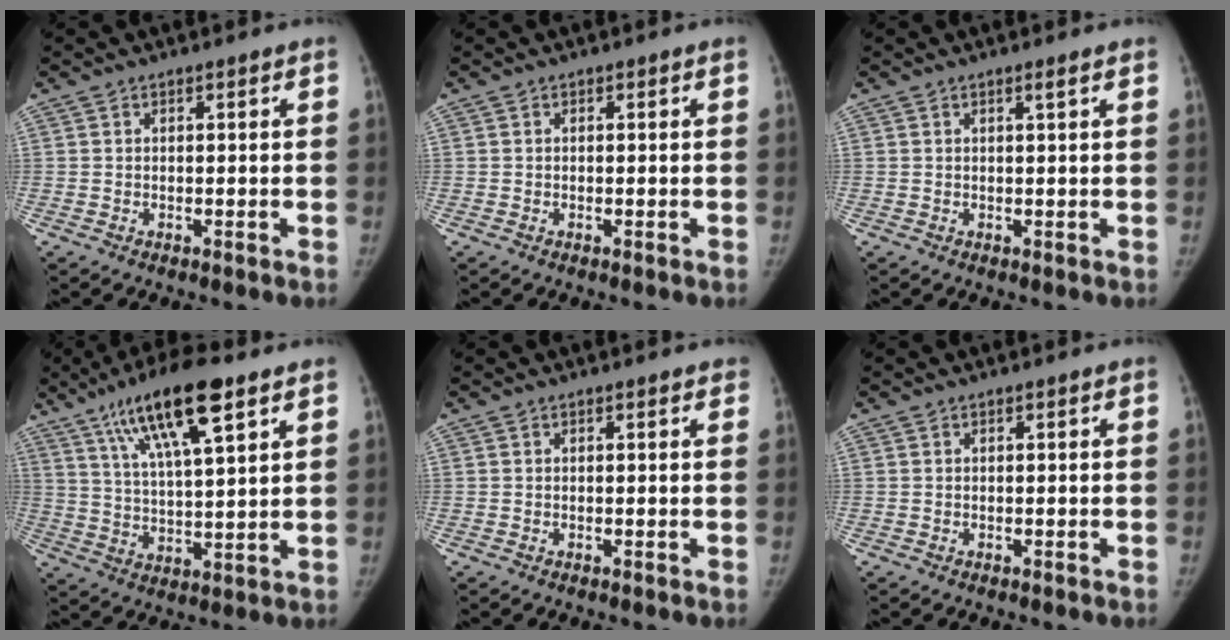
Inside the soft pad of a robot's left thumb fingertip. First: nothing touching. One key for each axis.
{"total": 0.0}
{"total": 0.9, "fx": 0.5, "fy": -0.1, "fz": 0.7, "tx": -0.015, "ty": -0.004, "tz": 0.011}
{"total": 16.0, "fx": 8.9, "fy": 3.9, "fz": 12.7, "tx": -0.211, "ty": -0.021, "tz": 0.162}
{"total": 1.2, "fx": 0.9, "fy": 0.4, "fz": 0.6, "tx": -0.004, "ty": 0.002, "tz": 0.007}
{"total": 0.0}